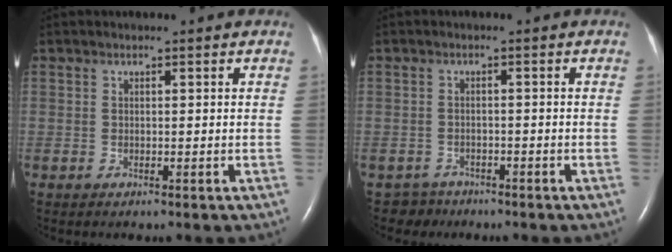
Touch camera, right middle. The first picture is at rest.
{"total": 2.5, "force": [-1.9, 1.2, -1.0], "torque": [0.011, 0.003, -0.032]}